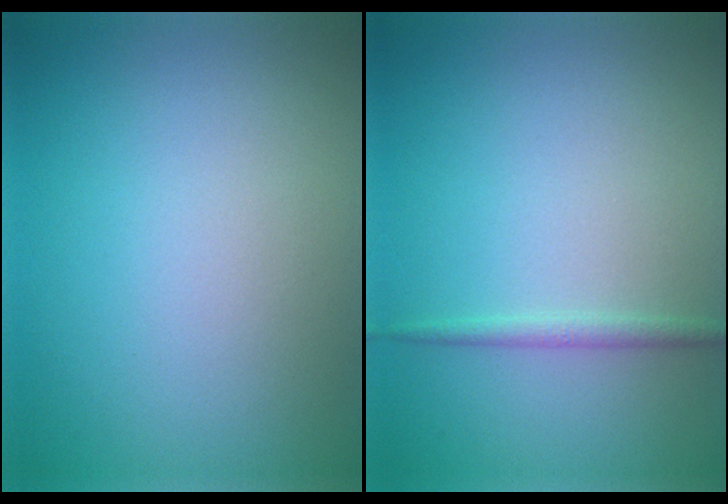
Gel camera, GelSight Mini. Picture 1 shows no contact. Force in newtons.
{"total": 1.1, "press": 1.1, "slide": 0.1}